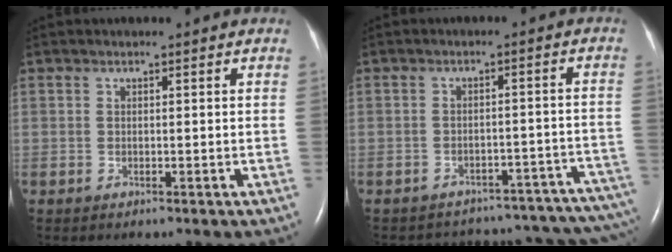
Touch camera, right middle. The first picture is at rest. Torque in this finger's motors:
{"motor_torque": [1.07, -1.07, 0.12, 0.02]}